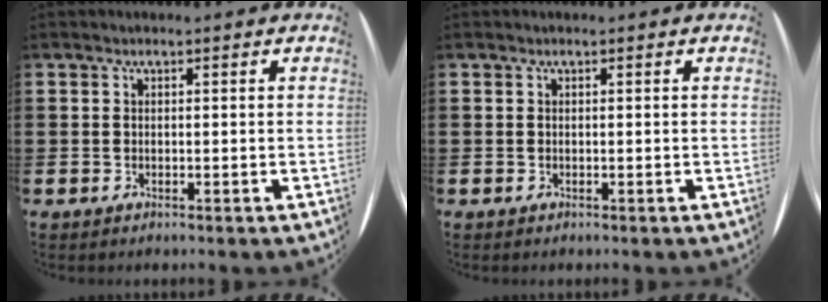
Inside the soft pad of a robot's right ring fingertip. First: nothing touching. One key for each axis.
{"total": 0.0}